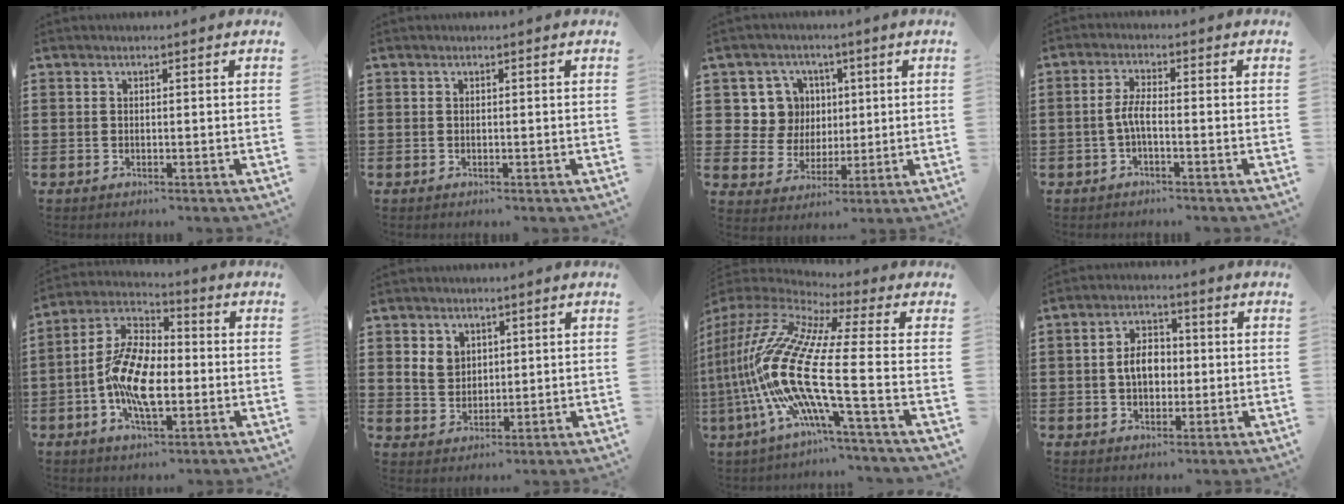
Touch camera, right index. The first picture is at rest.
{"total": 0.0}
{"total": 8.1, "force": [2.3, 7.5, 1.6], "torque": [-0.057, 0.008, 0.046]}
{"total": 3.5, "force": [-1.0, 0.9, 3.2], "torque": [-0.081, -0.004, -0.027]}
{"total": 11.1, "force": [-2.4, 5.4, 9.4], "torque": [-0.215, -0.001, -0.049]}
{"total": 4.1, "force": [1.8, 3.4, 1.4], "torque": [-0.042, 0.013, 0.034]}
{"total": 16.9, "force": [-5.7, 3.0, 15.6], "torque": [-0.381, -0.030, -0.131]}
{"total": 5.2, "force": [-0.2, 3.5, 3.9], "torque": [-0.079, 0.008, -0.011]}